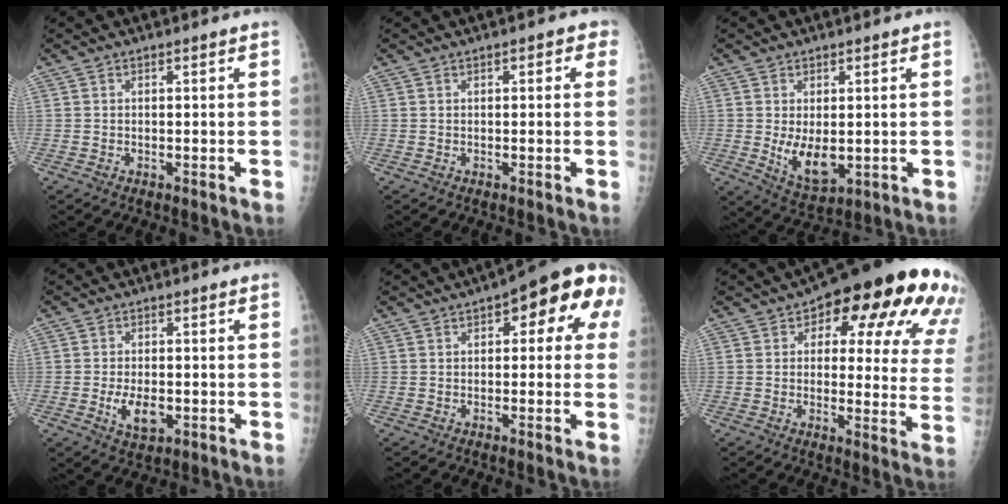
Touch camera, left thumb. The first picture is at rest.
{"total": 2.6, "force": [0.9, 1.4, 2.0], "torque": [-0.006, 0.004, 0.004]}
{"total": 7.4, "force": [-0.4, 4.2, 6.0], "torque": [-0.088, -0.019, 0.009]}
{"total": 5.5, "force": [-1.3, 3.1, 4.3], "torque": [-0.071, -0.005, -0.018]}
{"total": 13.4, "force": [4.9, 5.6, 11.1], "torque": [-0.094, 0.013, 0.045]}
{"total": 24.2, "force": [11.2, 10.3, 18.9], "torque": [-0.197, -0.008, 0.131]}